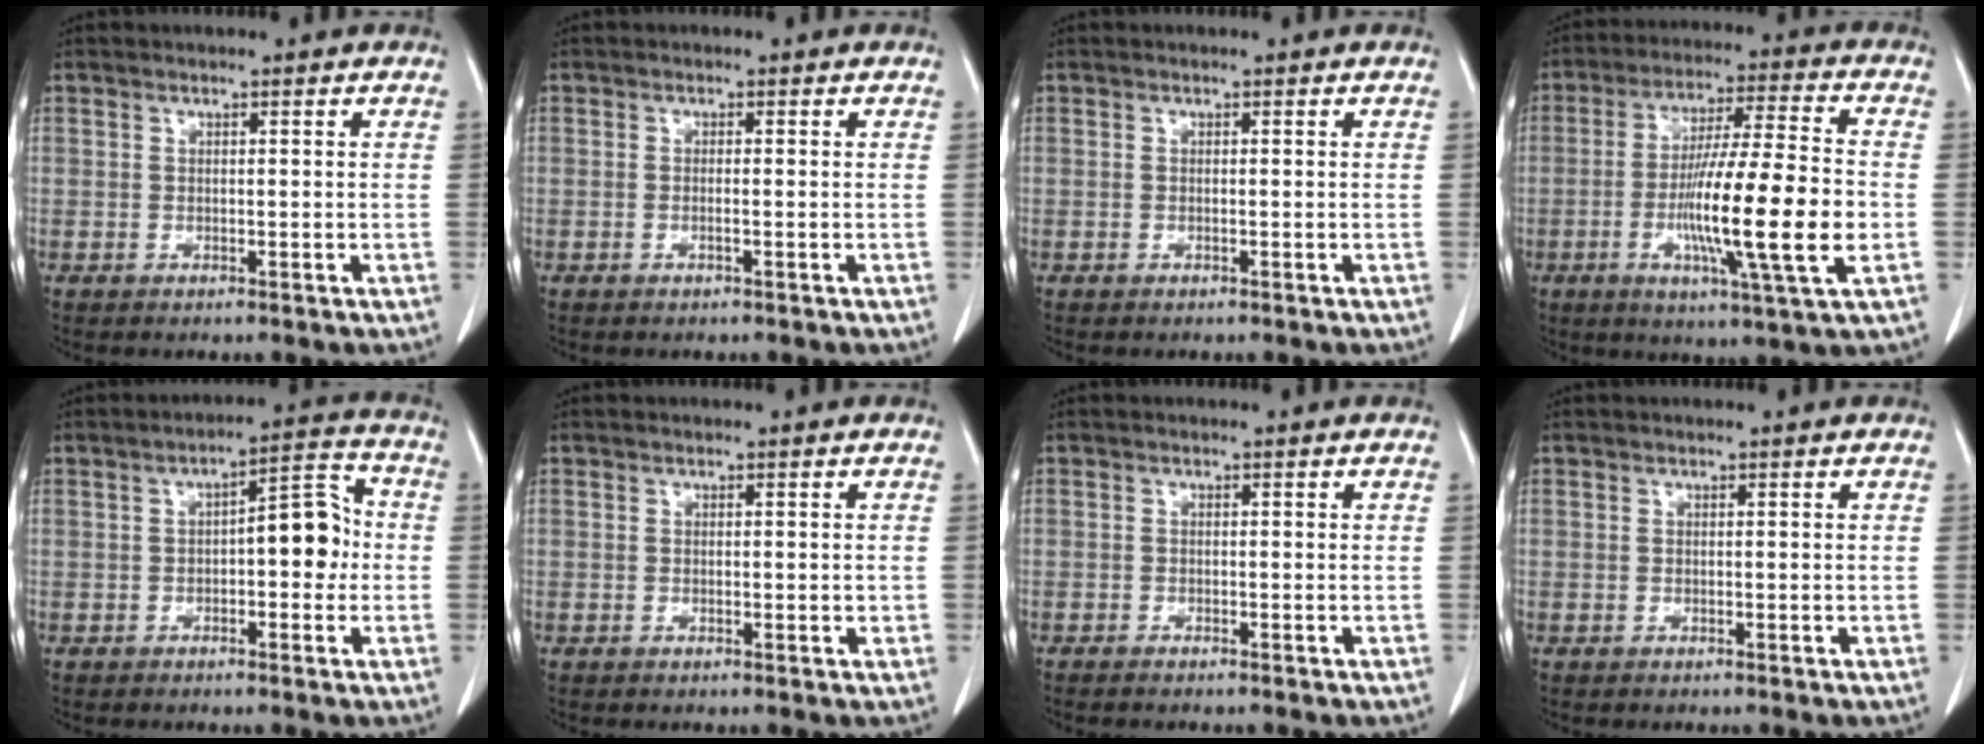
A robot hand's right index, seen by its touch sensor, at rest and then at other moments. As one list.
[{"total": 0.6, "force": [-0.2, -0.1, 0.6], "torque": [-0.006, 0.001, -0.002]}, {"total": 0.0}, {"total": 16.3, "force": [-3.2, 0.2, 16.0], "torque": [-0.274, -0.011, -0.059]}, {"total": 7.6, "force": [-0.4, 2.7, 7.0], "torque": [-0.094, 0.033, -0.006]}, {"total": 0.9, "force": [0.1, 0.5, 0.7], "torque": [-0.004, 0.000, 0.004]}, {"total": 1.1, "force": [-1.0, 0.1, 0.5], "torque": [-0.011, -0.002, -0.014]}, {"total": 0.0}]